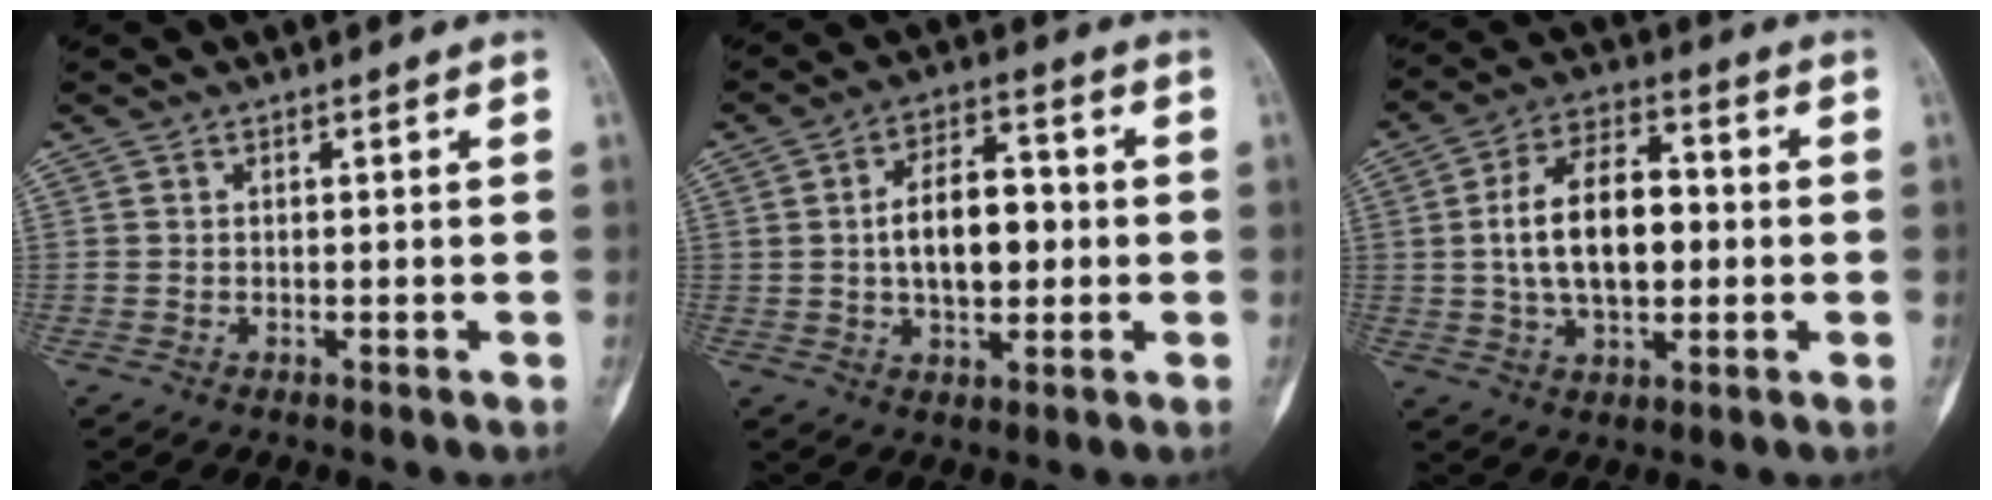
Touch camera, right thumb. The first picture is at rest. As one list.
[{"total": 11.6, "force": [0.0, 6.7, 9.4], "torque": [-0.131, 0.018, 0.001]}, {"total": 14.8, "force": [0.2, 8.6, 12.0], "torque": [-0.194, 0.020, 0.001]}]